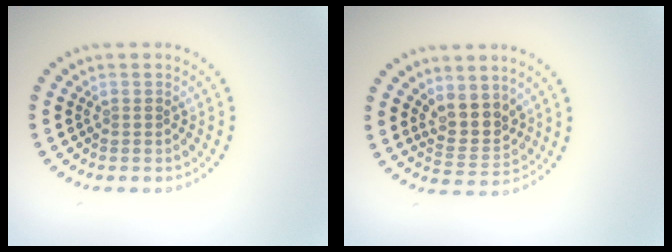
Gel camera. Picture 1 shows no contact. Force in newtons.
{"total": 3.3, "press": 2.9, "slide": 1.7}